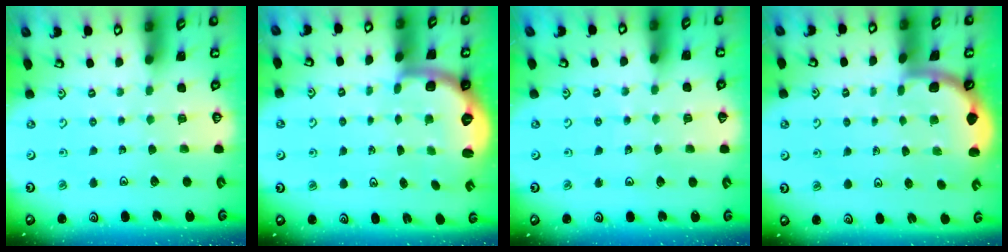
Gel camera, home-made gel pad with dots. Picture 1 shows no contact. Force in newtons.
{"total": 3.3, "press": 2.5, "slide": 2.1}
{"total": 2.7, "press": 2.6, "slide": 0.3}
{"total": 1.8, "press": 1.8, "slide": 0.1}